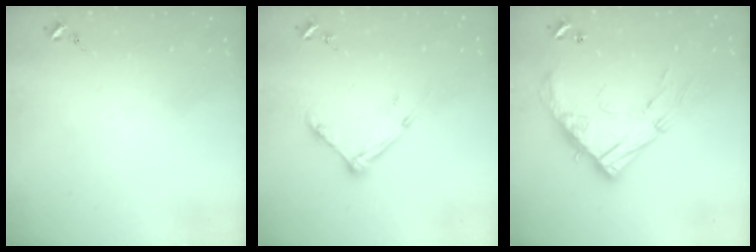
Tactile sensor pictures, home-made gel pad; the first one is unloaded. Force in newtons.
{"total": 9.3, "press": 9.3, "slide": 0.4}
{"total": 18.0, "press": 17.9, "slide": 1.6}